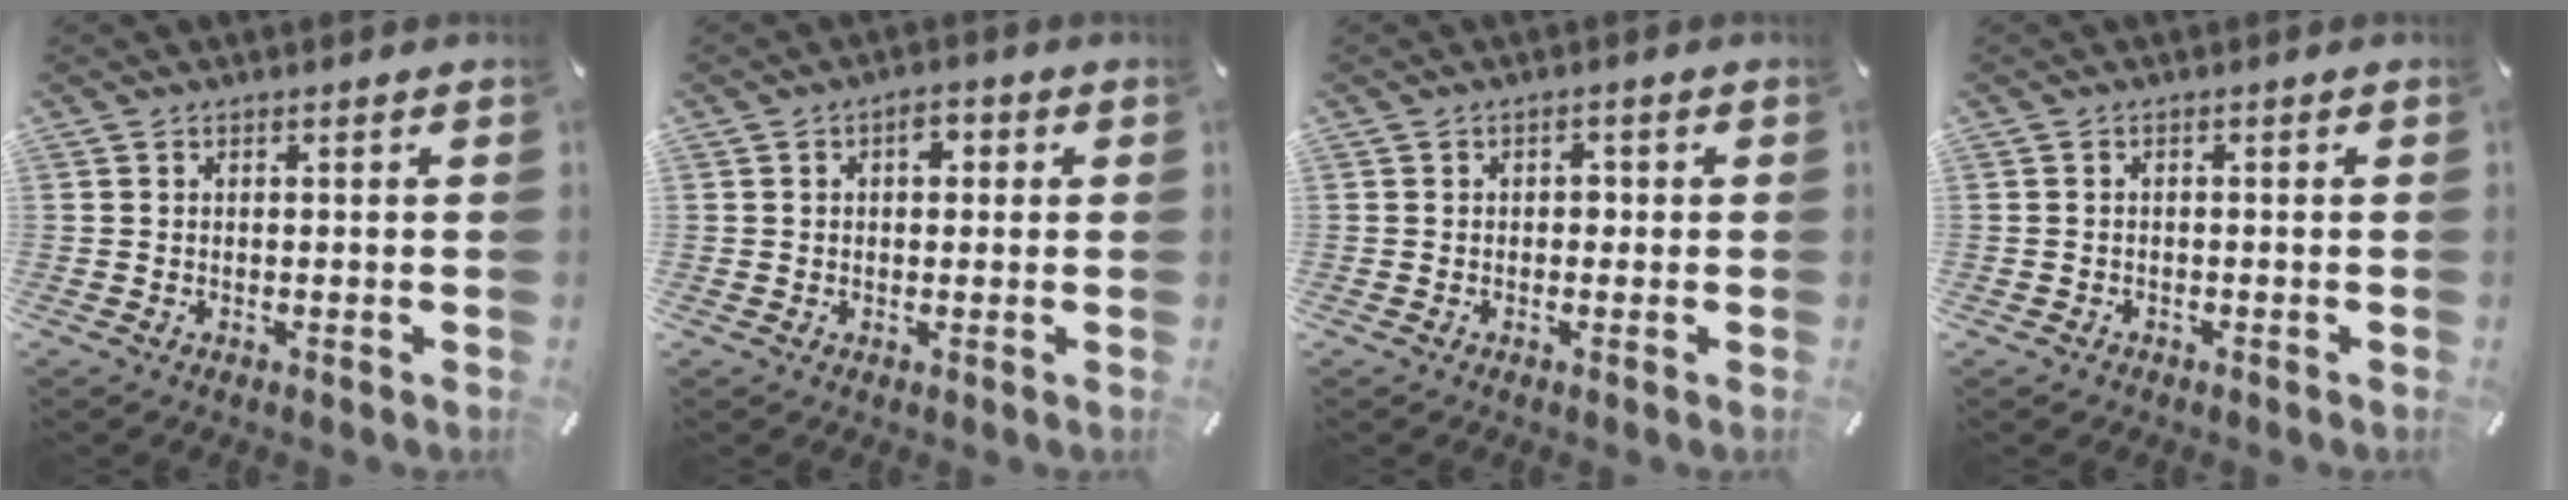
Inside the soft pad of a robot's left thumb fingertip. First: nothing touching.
{"total": 3.7, "force": [0.7, 2.7, 2.5], "torque": [-0.019, -0.001, 0.001]}
{"total": 1.7, "force": [-0.3, 1.4, 0.9], "torque": [-0.012, 0.004, -0.011]}
{"total": 1.0, "force": [-0.7, 0.7, 0.1], "torque": [-0.002, 0.005, -0.017]}